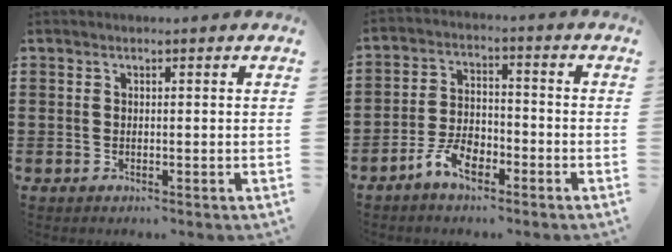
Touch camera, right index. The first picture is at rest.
{"total": 5.3, "force": [-3.5, 2.7, 3.0], "torque": [-0.069, 0.009, -0.071]}